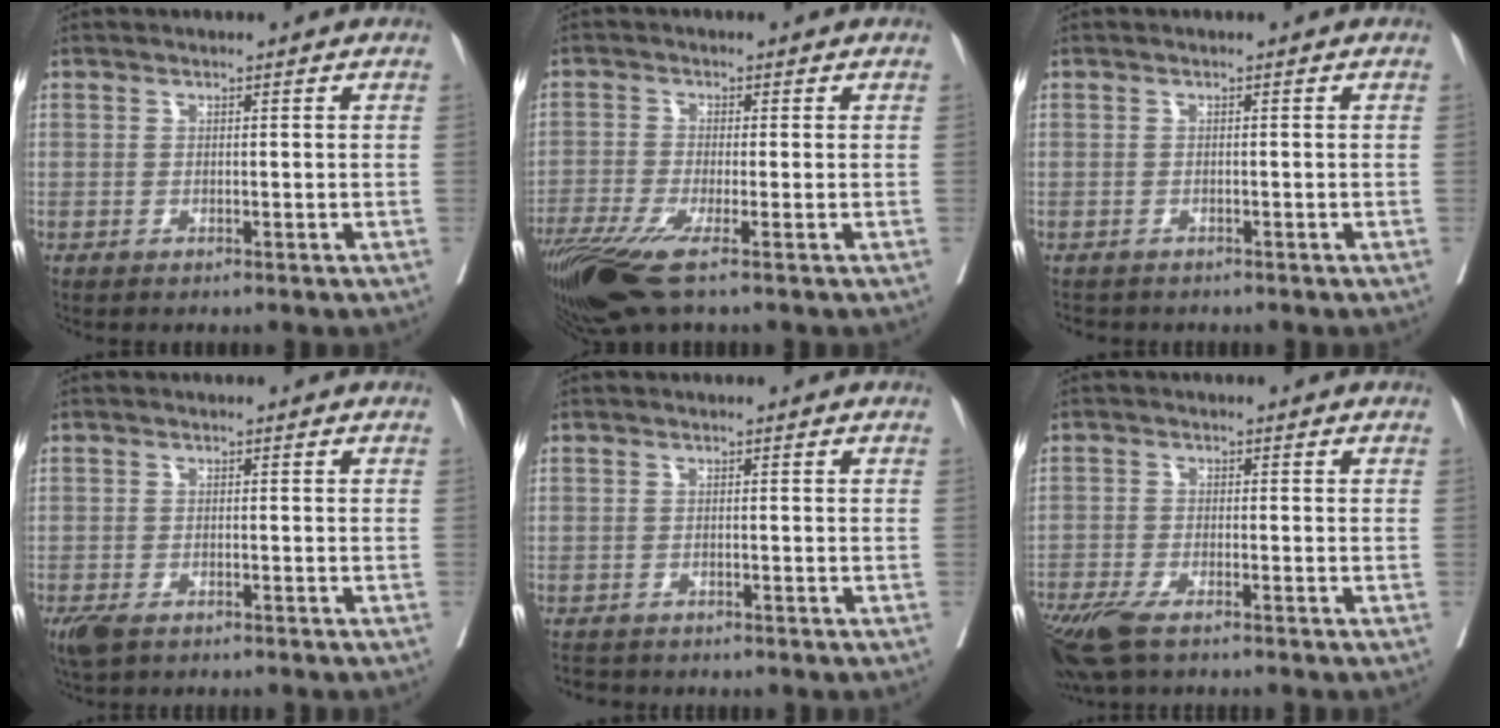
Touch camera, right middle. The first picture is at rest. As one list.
[{"total": 7.9, "force": [-4.9, 1.0, 6.1], "torque": [-0.109, -0.021, -0.091]}, {"total": 2.7, "force": [-2.4, 1.1, 0.7], "torque": [-0.017, -0.004, -0.031]}, {"total": 4.3, "force": [-3.1, 1.6, 2.5], "torque": [-0.048, -0.013, -0.051]}, {"total": 3.1, "force": [-2.9, 1.0, 0.7], "torque": [-0.012, -0.006, -0.042]}, {"total": 7.9, "force": [-6.0, 1.7, 4.9], "torque": [-0.091, -0.017, -0.107]}]